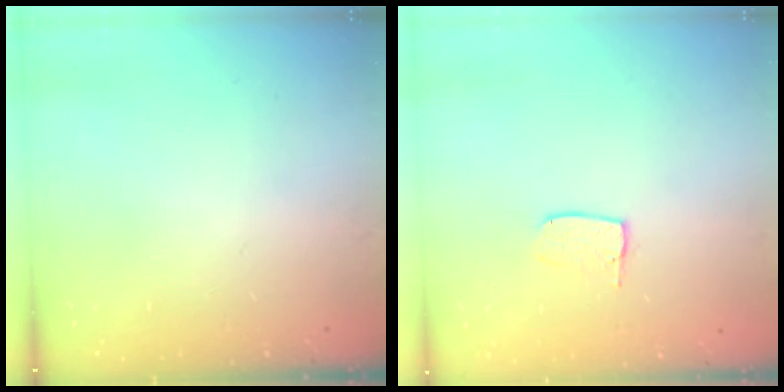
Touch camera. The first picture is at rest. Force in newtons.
{"total": 5.5, "press": 5.5, "slide": 0.4}